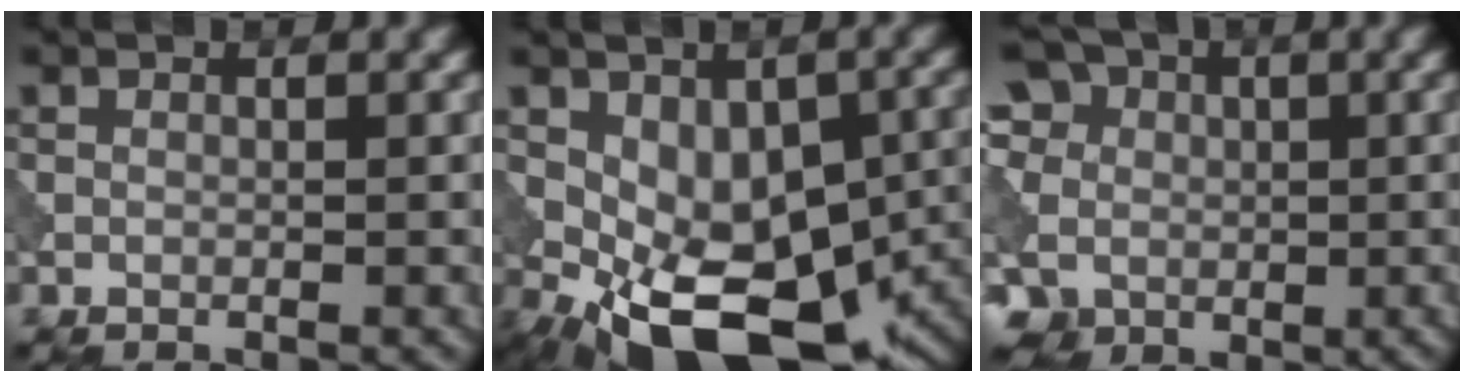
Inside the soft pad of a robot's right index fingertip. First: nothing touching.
{"total": 12.8, "force": [-3.9, 6.9, 10.0], "torque": [-0.156, -0.023, -0.051]}
{"total": 17.0, "force": [3.4, 14.6, 7.9], "torque": [-0.206, 0.022, 0.031]}